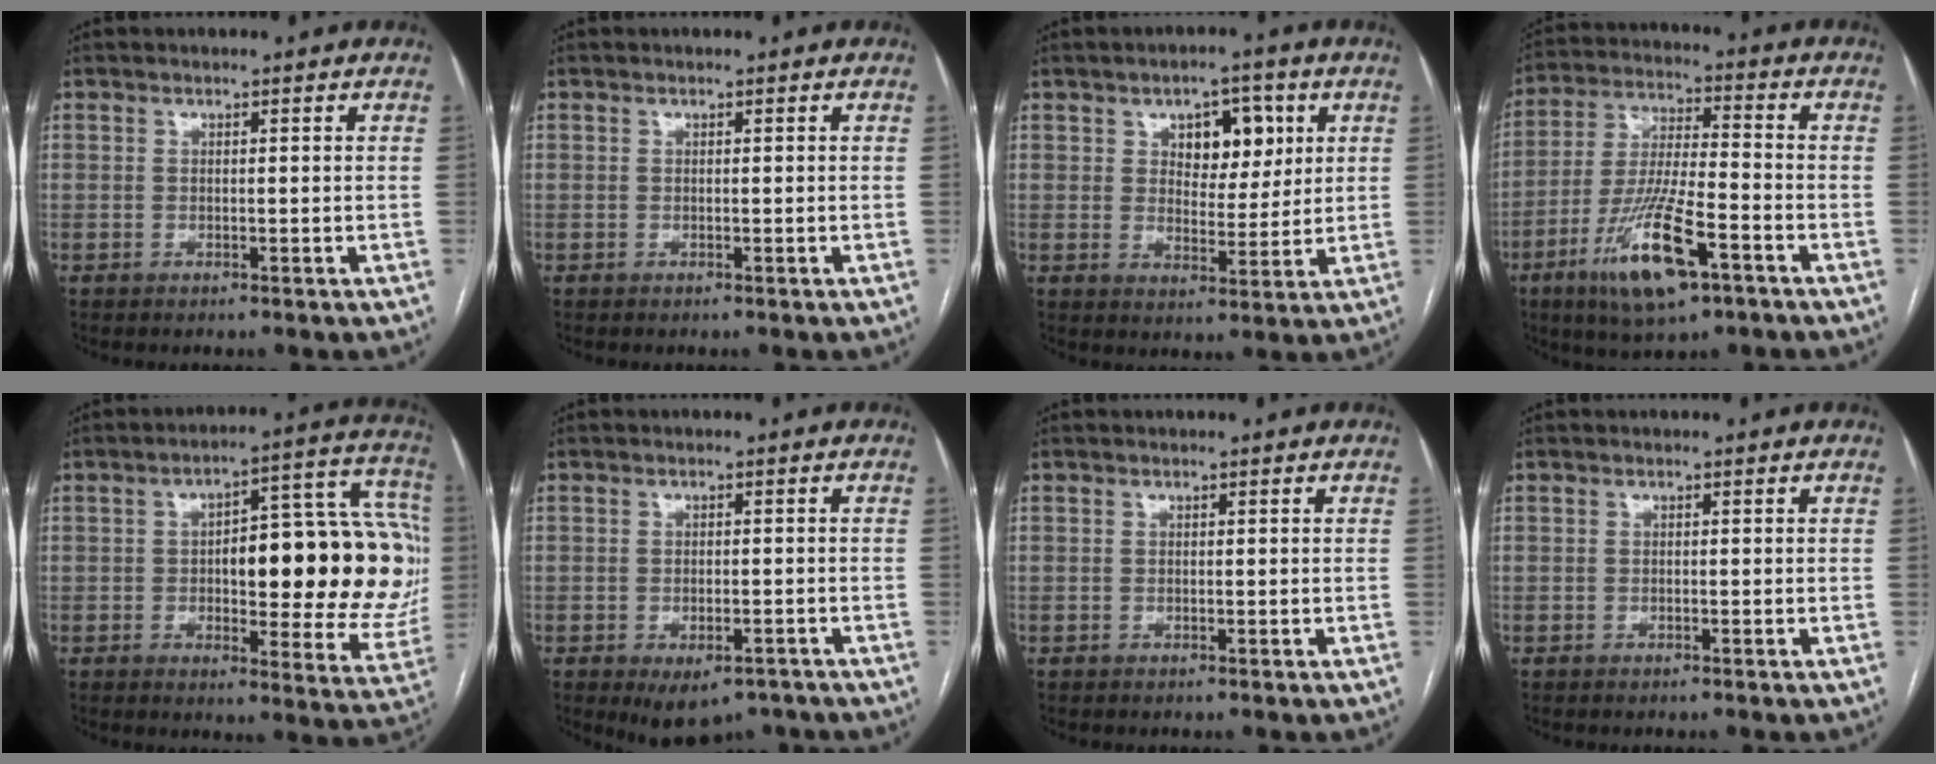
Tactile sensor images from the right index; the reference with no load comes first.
{"total": 0.0}
{"total": 7.5, "force": [2.9, 4.2, 5.5], "torque": [-0.072, 0.012, 0.048]}
{"total": 14.6, "force": [-7.3, 2.9, 12.3], "torque": [-0.244, -0.018, -0.126]}
{"total": 23.7, "force": [0.4, 8.0, 22.4], "torque": [-0.229, 0.047, 0.019]}
{"total": 6.6, "force": [-4.5, 3.3, 3.5], "torque": [-0.044, -0.001, -0.059]}
{"total": 0.0}
{"total": 0.0}